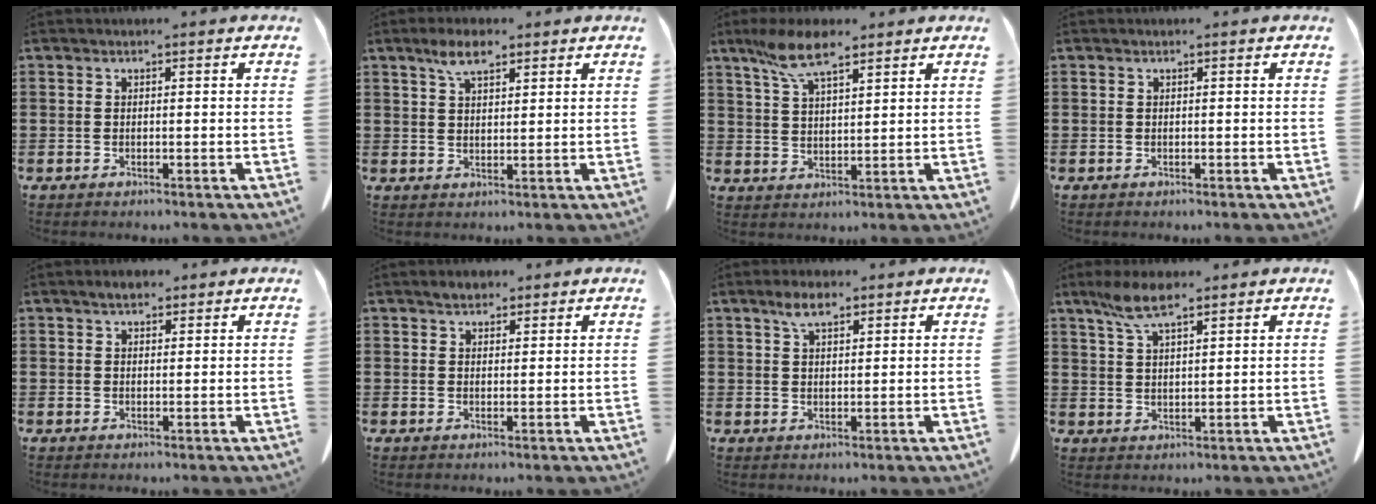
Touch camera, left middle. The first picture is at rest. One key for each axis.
{"total": 4.9, "fx": 3.0, "fy": 1.7, "fz": 3.4, "tx": -0.074, "ty": 0.006, "tz": 0.053}
{"total": 7.9, "fx": 5.3, "fy": 2.3, "fz": 5.4, "tx": -0.118, "ty": 0.000, "tz": 0.098}
{"total": 0.0}
{"total": 2.2, "fx": 1.8, "fy": 0.8, "fz": 1.1, "tx": -0.017, "ty": 0.002, "tz": 0.031}
{"total": 2.1, "fx": 1.8, "fy": 0.9, "fz": 0.6, "tx": -0.008, "ty": 0.001, "tz": 0.033}
{"total": 4.0, "fx": 2.5, "fy": 1.4, "fz": 2.8, "tx": -0.061, "ty": 0.006, "tz": 0.044}
{"total": 6.2, "fx": 4.1, "fy": 1.5, "fz": 4.4, "tx": -0.095, "ty": -0.001, "tz": 0.073}